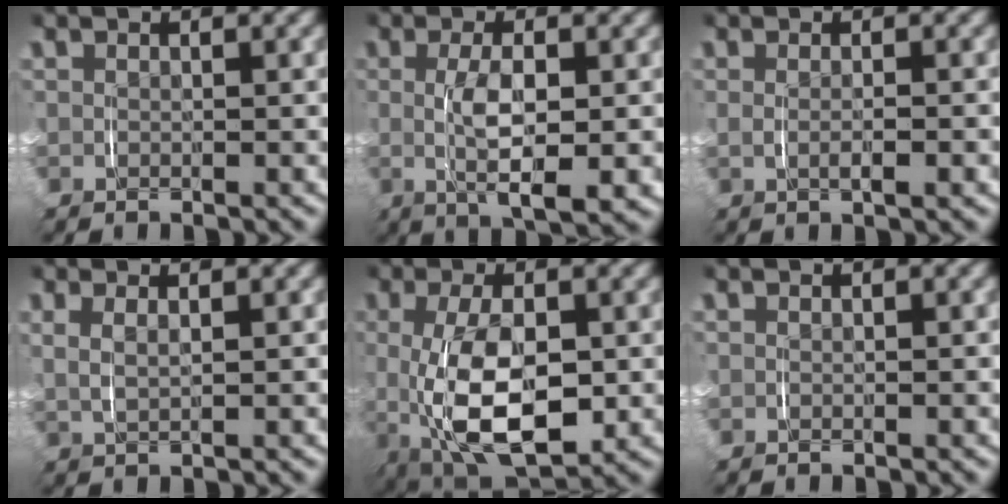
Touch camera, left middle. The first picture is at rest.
{"total": 5.0, "force": [-0.5, 1.0, 4.9], "torque": [-0.086, -0.012, -0.003]}
{"total": 1.2, "force": [-0.3, -0.2, 1.1], "torque": [-0.020, -0.003, -0.002]}
{"total": 1.2, "force": [0.6, -0.1, 1.1], "torque": [-0.022, -0.001, 0.018]}
{"total": 7.9, "force": [-1.3, 3.4, 7.0], "torque": [-0.129, -0.018, -0.012]}
{"total": 0.0}